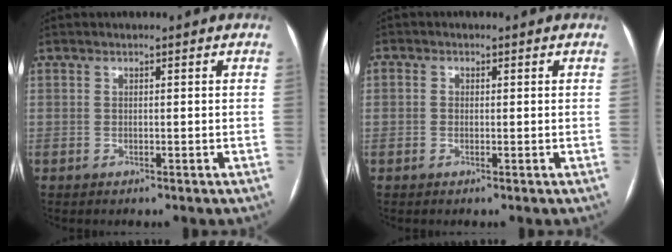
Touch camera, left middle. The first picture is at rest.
{"total": 1.3, "force": [0.0, 1.2, 0.5], "torque": [-0.008, 0.005, -0.003]}